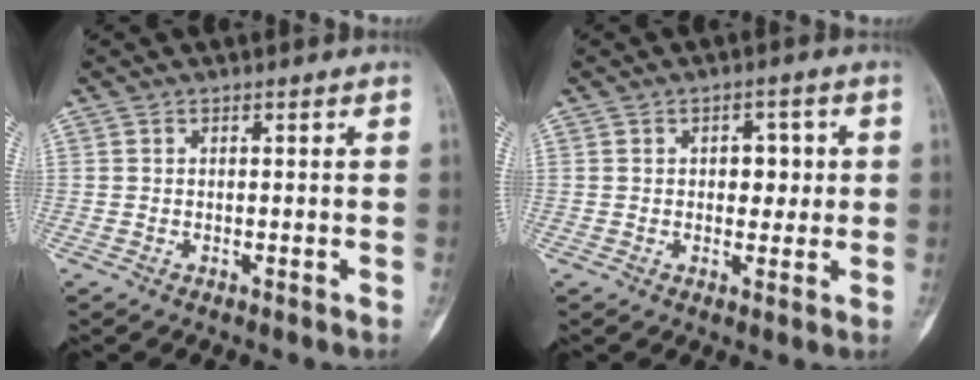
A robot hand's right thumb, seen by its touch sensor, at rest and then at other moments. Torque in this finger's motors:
{"motor_torque": [0.50, 0.43, 0.23, -0.36, 0.15]}